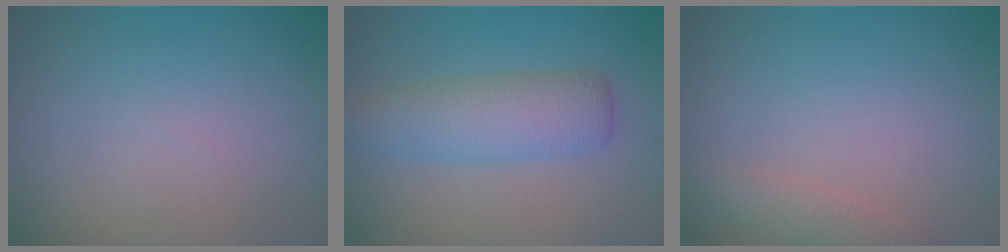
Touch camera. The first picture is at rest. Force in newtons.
{"total": 4.4, "press": 4.4, "slide": 0.2}
{"total": 1.9, "press": 1.9, "slide": 0.1}